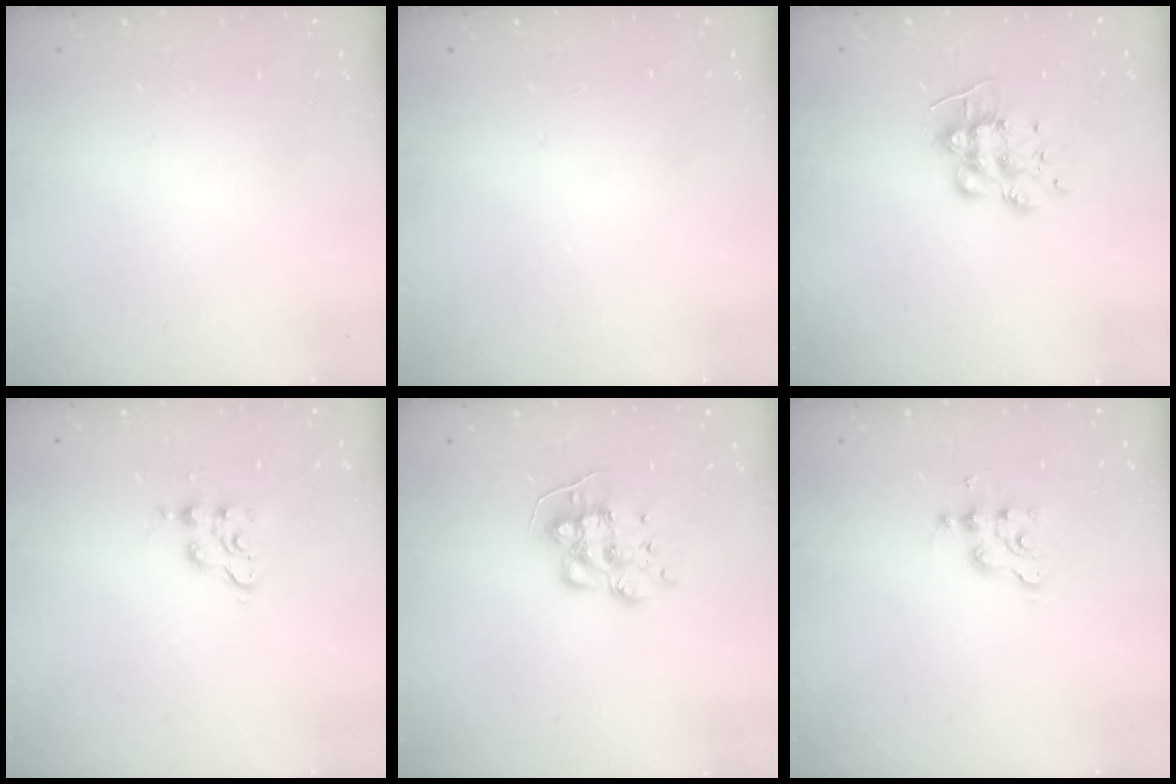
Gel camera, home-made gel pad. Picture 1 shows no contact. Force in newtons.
{"total": 0.0}
{"total": 9.4, "press": 9.4, "slide": 0.6}
{"total": 3.9, "press": 3.9, "slide": 0.5}
{"total": 8.7, "press": 8.7, "slide": 0.2}
{"total": 2.3, "press": 2.3, "slide": 0.3}